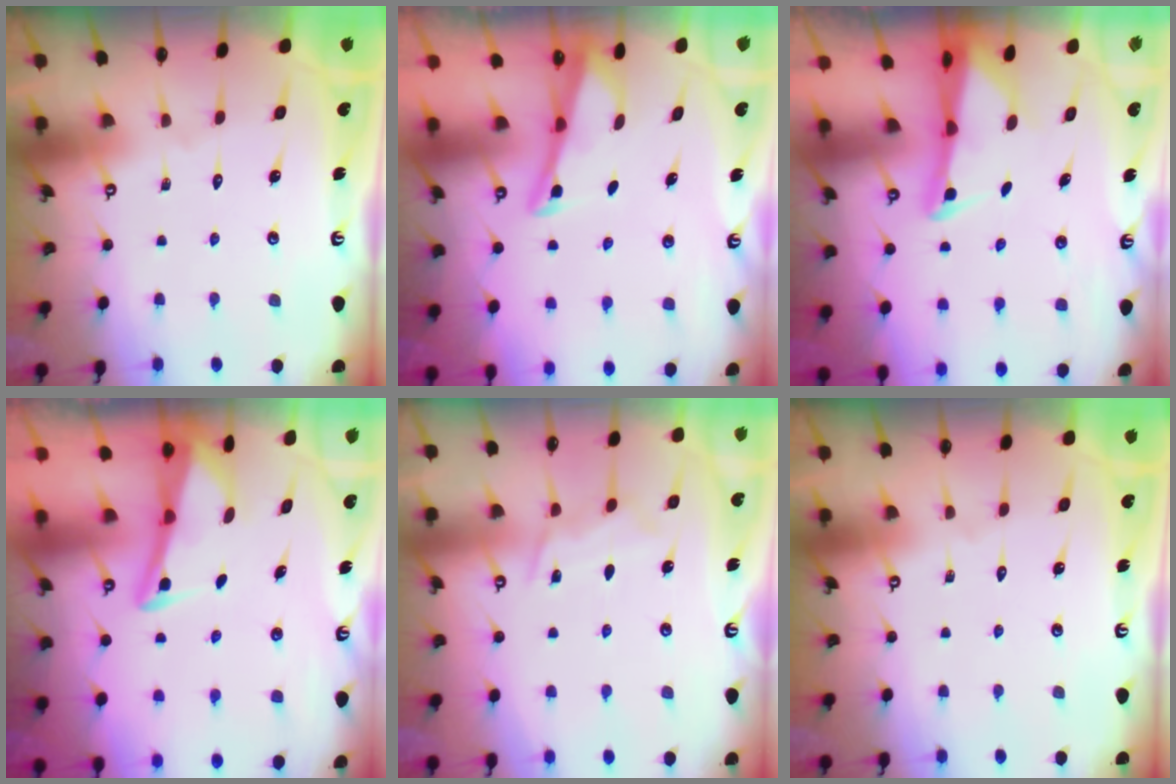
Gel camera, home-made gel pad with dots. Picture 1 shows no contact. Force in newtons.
{"total": 3.0, "press": 2.9, "slide": 0.4}
{"total": 2.6, "press": 2.6, "slide": 0.5}
{"total": 3.0, "press": 3.0, "slide": 0.4}
{"total": 6.4, "press": 6.4, "slide": 0.7}
{"total": 0.0}